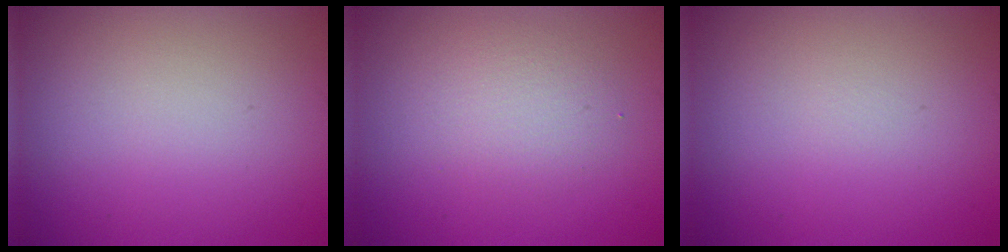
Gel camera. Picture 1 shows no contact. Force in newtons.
{"total": 2.4, "press": 2.4, "slide": 0.1}
{"total": 0.0}